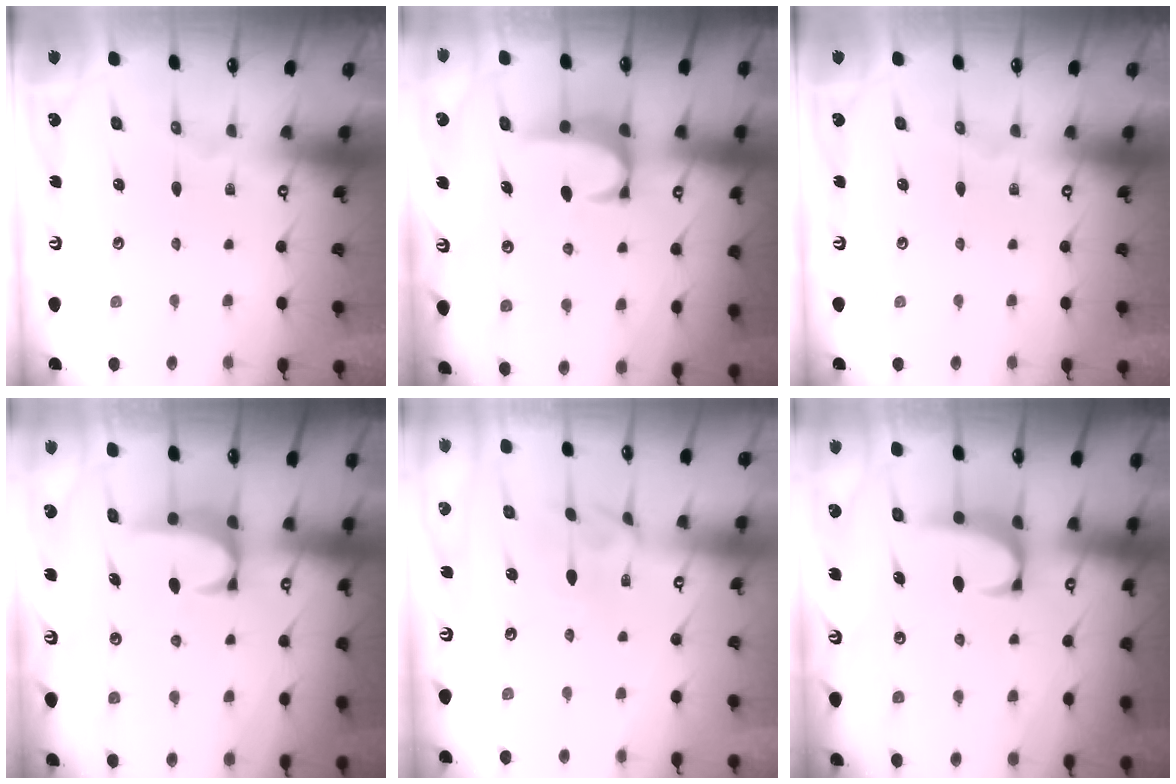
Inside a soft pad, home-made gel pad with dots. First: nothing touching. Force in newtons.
{"total": 2.9, "press": 2.8, "slide": 0.7}
{"total": 0.0}
{"total": 2.9, "press": 2.8, "slide": 0.7}
{"total": 3.4, "press": 3.4, "slide": 0.4}
{"total": 2.5, "press": 2.4, "slide": 0.8}